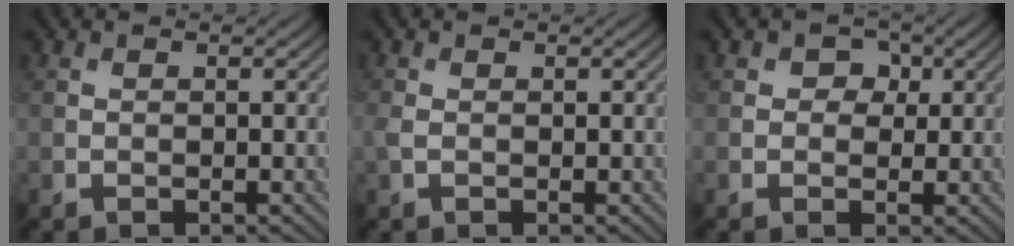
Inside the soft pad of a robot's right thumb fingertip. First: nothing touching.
{"total": 1.1, "force": [-0.1, 0.6, 0.9], "torque": [-0.029, 0.001, -0.003]}
{"total": 2.5, "force": [0.7, 2.1, 1.2], "torque": [-0.013, 0.000, 0.001]}